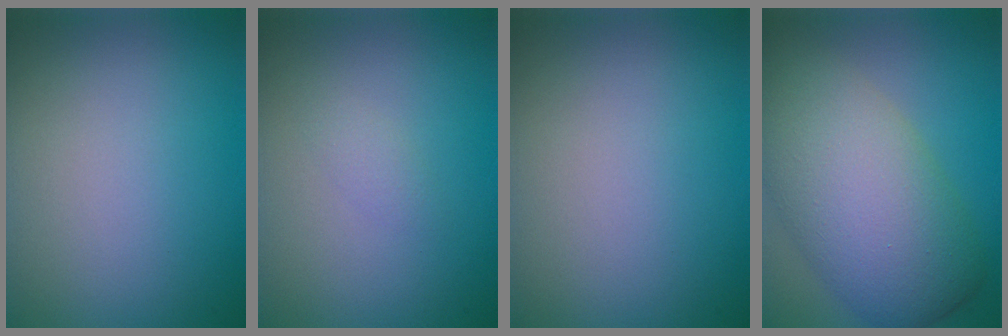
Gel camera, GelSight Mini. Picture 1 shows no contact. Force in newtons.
{"total": 0.7, "press": 0.7, "slide": 0.0}
{"total": 0.0}
{"total": 9.5, "press": 9.5, "slide": 0.7}